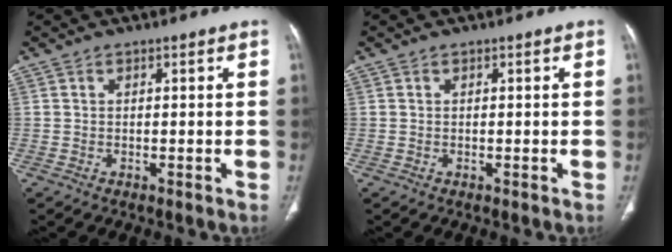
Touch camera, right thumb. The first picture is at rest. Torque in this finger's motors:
{"motor_torque": [-0.02, 0.02, -0.07, -0.05, 0.00]}